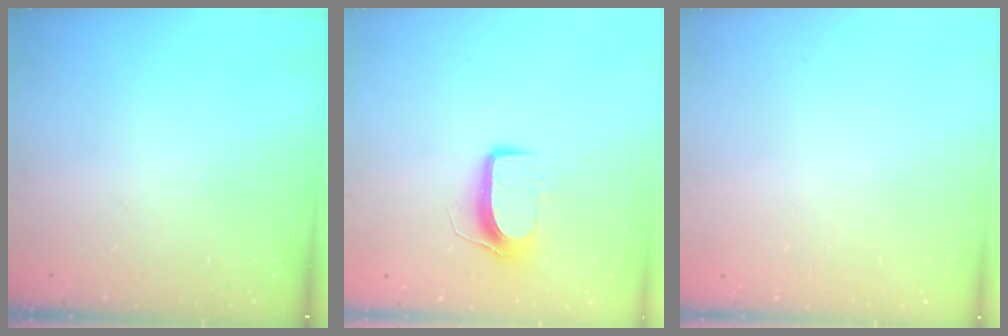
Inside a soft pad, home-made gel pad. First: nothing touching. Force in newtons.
{"total": 8.9, "press": 8.9, "slide": 0.5}
{"total": 0.0}